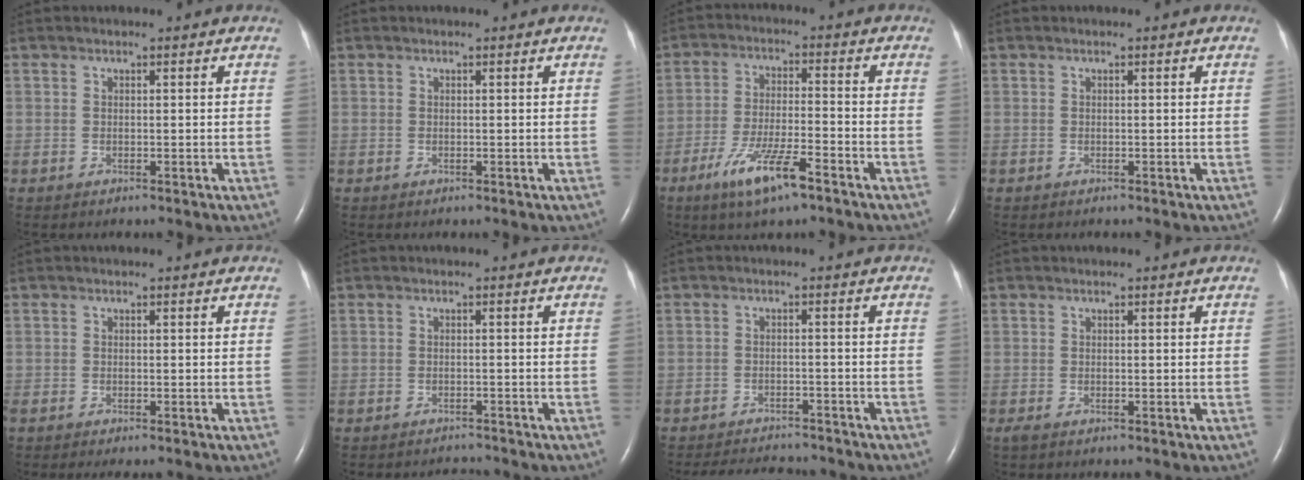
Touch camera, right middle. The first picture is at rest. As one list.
[{"total": 0.0}, {"total": 9.1, "force": [-5.6, 1.2, 7.0], "torque": [-0.140, -0.015, -0.100]}, {"total": 0.0}, {"total": 0.7, "force": [-0.6, 0.0, 0.4], "torque": [-0.011, -0.003, -0.011]}, {"total": 1.5, "force": [-1.5, -0.1, -0.3], "torque": [0.001, -0.010, -0.019]}, {"total": 8.6, "force": [-8.1, 1.8, 2.1], "torque": [-0.035, -0.002, -0.110]}, {"total": 0.6, "force": [-0.4, 0.1, 0.5], "torque": [-0.014, -0.004, -0.007]}]